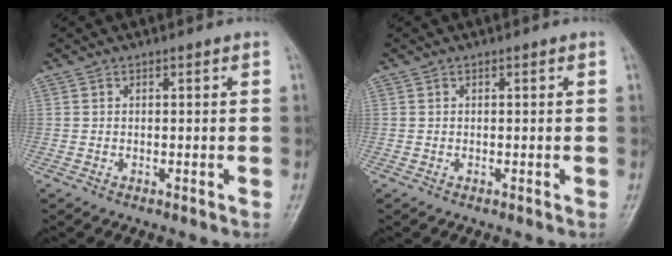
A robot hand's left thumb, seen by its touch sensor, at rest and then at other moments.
{"total": 0.0}